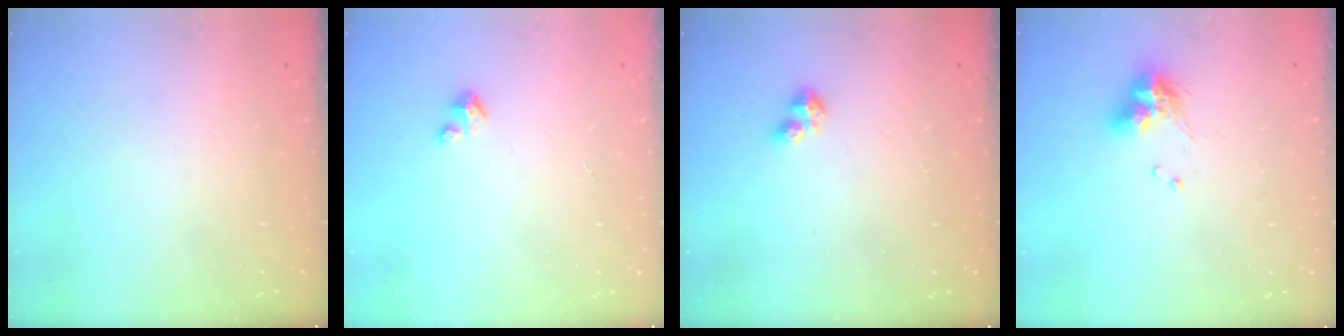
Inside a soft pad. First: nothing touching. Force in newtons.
{"total": 2.7, "press": 2.7, "slide": 0.1}
{"total": 2.4, "press": 2.4, "slide": 0.5}
{"total": 8.5, "press": 8.4, "slide": 0.9}